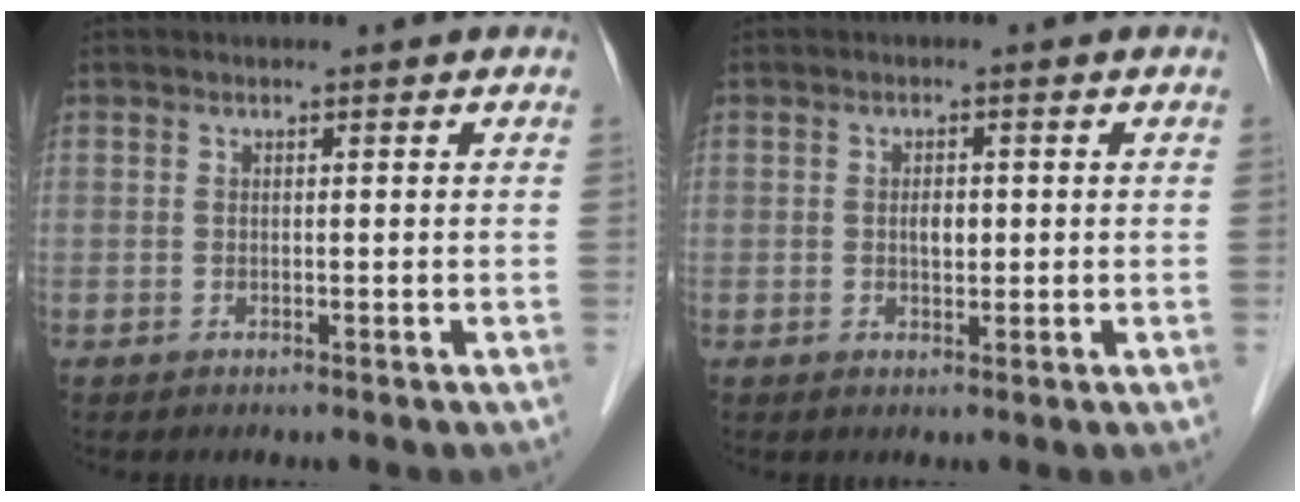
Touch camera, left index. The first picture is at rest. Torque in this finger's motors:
{"motor_torque": [0.17, -0.06, 0.01, 0.01]}